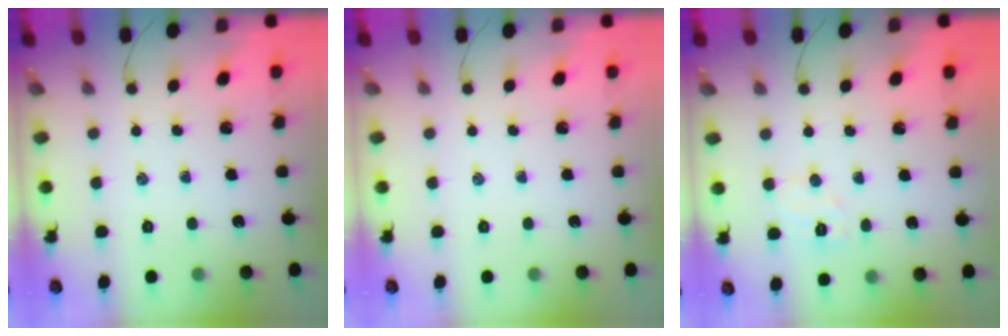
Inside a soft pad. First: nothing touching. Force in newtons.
{"total": 0.0}
{"total": 5.5, "press": 5.4, "slide": 1.0}